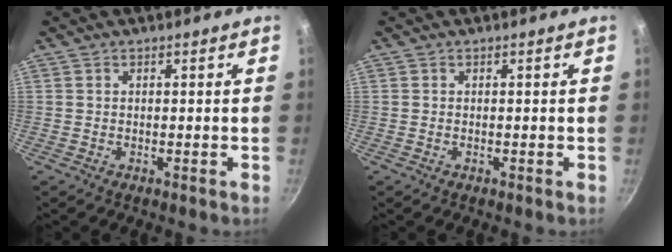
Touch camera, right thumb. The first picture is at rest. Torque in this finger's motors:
{"motor_torque": [0.04, -0.18, -0.19, -0.32, -0.03]}